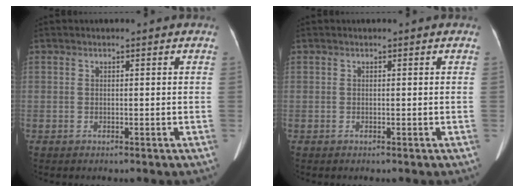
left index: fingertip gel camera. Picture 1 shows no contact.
{"total": 0.0}